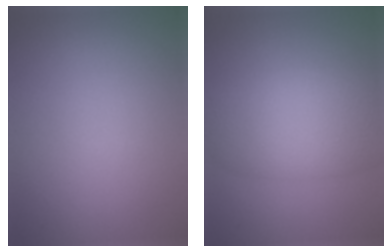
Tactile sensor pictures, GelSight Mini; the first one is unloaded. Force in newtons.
{"total": 7.1, "press": 7.1, "slide": 0.1}